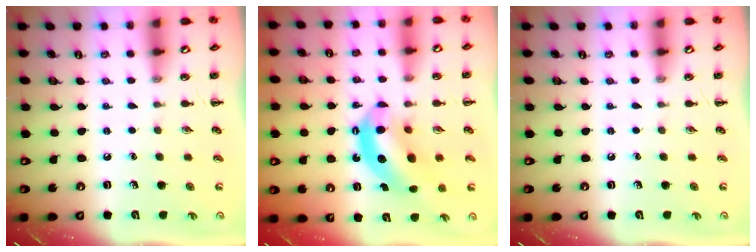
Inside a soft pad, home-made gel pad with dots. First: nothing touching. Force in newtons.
{"total": 11.4, "press": 11.0, "slide": 3.0}
{"total": 0.0}